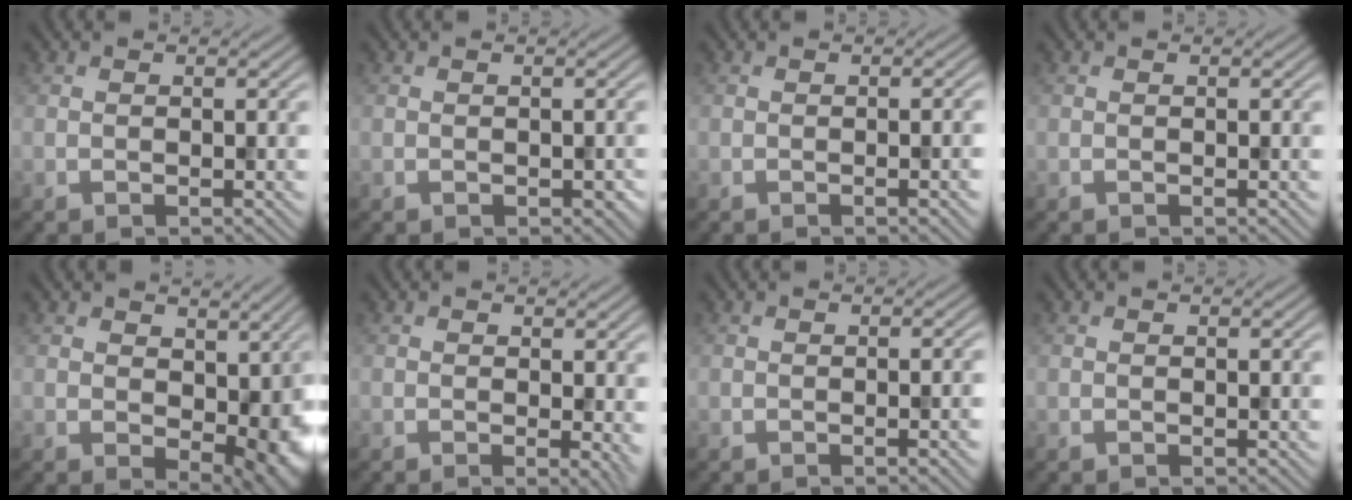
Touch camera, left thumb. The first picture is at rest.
{"total": 0.6, "force": [-0.1, 0.5, 0.4], "torque": [-0.005, -0.005, 0.000]}
{"total": 2.3, "force": [-0.4, 0.5, 2.2], "torque": [-0.027, 0.003, -0.008]}
{"total": 0.0}
{"total": 9.1, "force": [0.5, 6.0, 6.9], "torque": [-0.099, -0.025, 0.022]}
{"total": 2.4, "force": [0.1, 0.6, 2.3], "torque": [-0.031, -0.004, -0.001]}
{"total": 2.7, "force": [-0.5, 0.6, 2.6], "torque": [-0.032, 0.003, -0.010]}
{"total": 0.0}